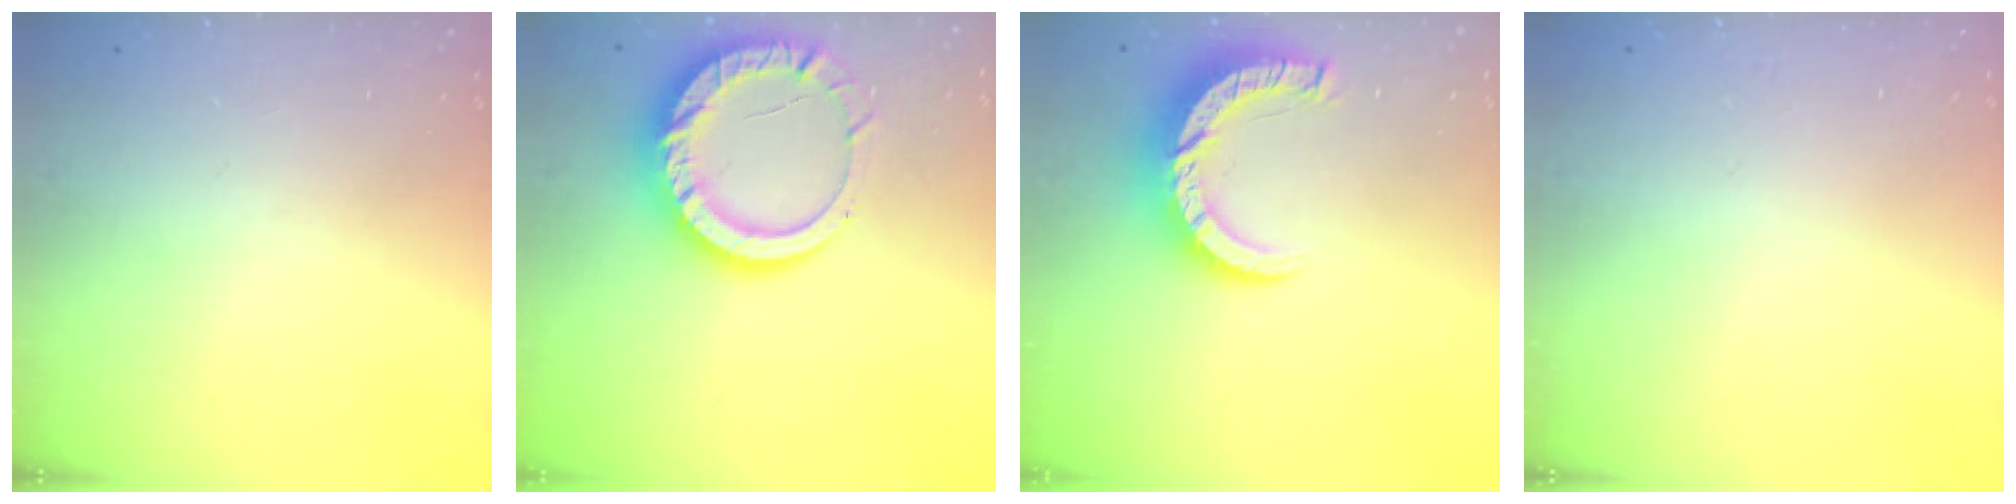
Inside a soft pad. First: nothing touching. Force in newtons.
{"total": 13.6, "press": 13.6, "slide": 1.2}
{"total": 10.0, "press": 9.9, "slide": 1.0}
{"total": 2.6, "press": 2.6, "slide": 0.2}